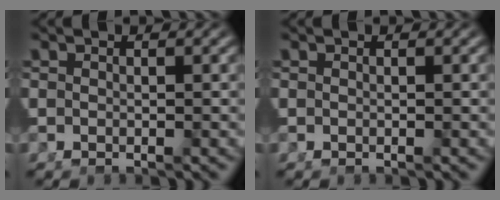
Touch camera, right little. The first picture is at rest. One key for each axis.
{"total": 0.0}